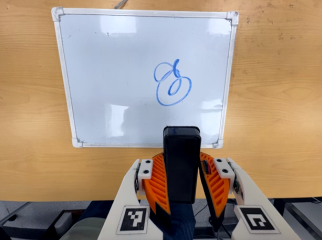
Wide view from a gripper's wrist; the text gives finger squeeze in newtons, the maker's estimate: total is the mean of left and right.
{"total": 8.8, "left": 7.2, "right": 10.3}